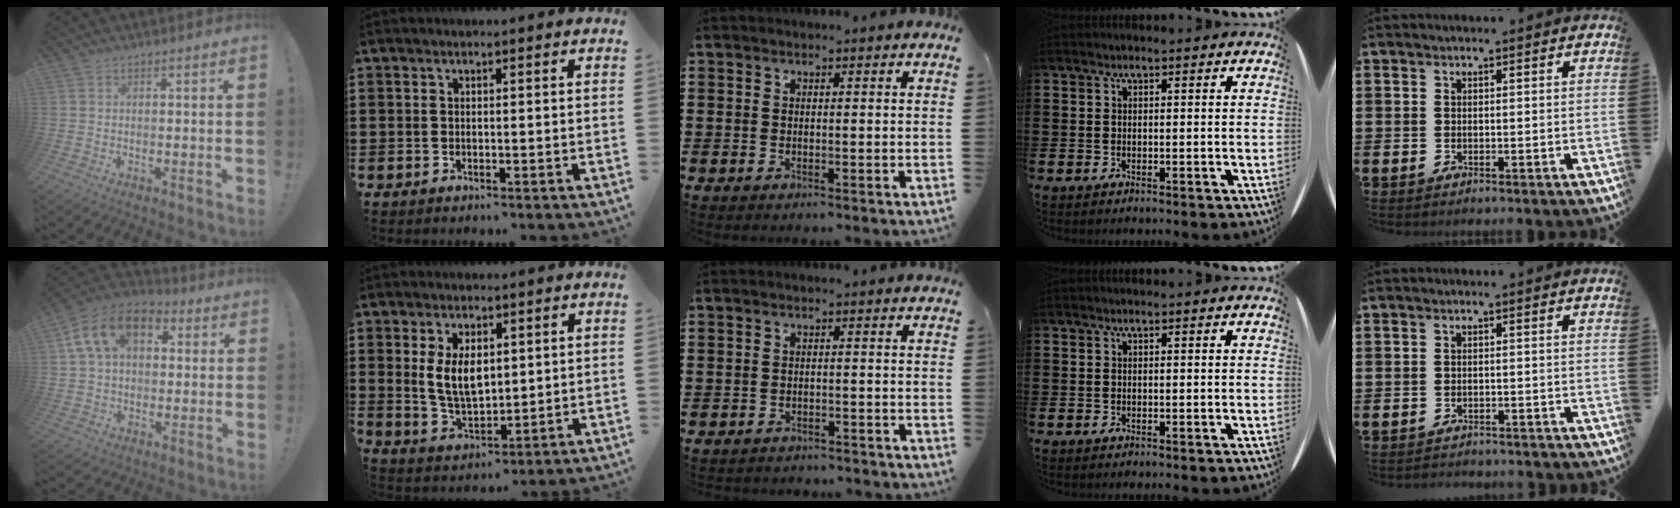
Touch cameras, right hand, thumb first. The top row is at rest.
{"thumb": {"total": 14.6, "force": [5.0, 10.0, 9.4], "torque": [-0.153, 0.004, 0.095]}, "index": {"total": 6.7, "force": [1.6, 3.8, 5.2], "torque": [-0.103, 0.008, 0.027]}, "middle": {"total": 1.8, "force": [-1.8, 0.1, -0.1], "torque": [-0.005, 0.000, -0.040]}, "little": {"total": 1.4, "force": [-1.4, 0.0, -0.2], "torque": [-0.002, 0.004, -0.030]}}